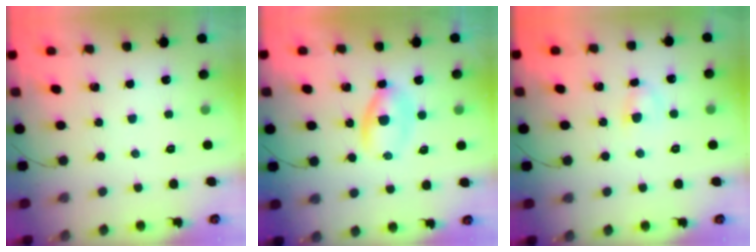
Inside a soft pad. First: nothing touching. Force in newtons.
{"total": 3.1, "press": 3.0, "slide": 1.0}
{"total": 3.7, "press": 3.5, "slide": 1.3}